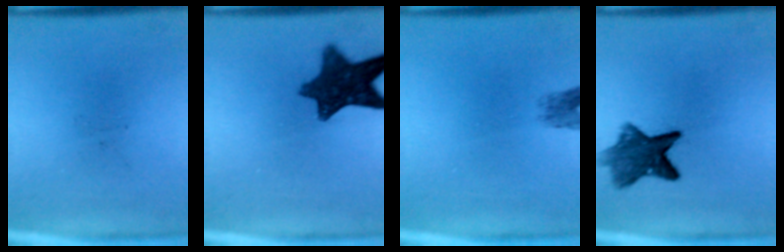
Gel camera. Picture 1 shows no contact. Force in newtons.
{"total": 10.4}
{"total": 2.0}
{"total": 7.5}